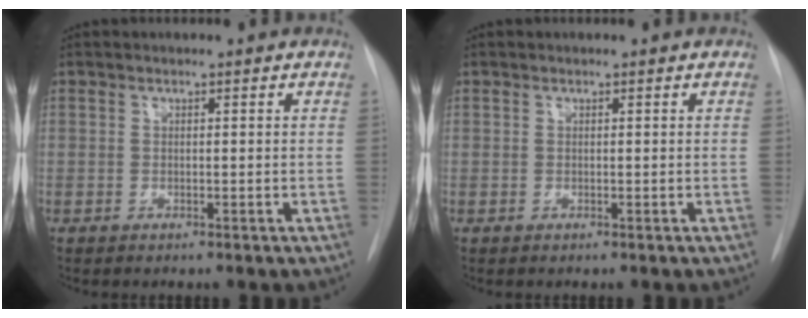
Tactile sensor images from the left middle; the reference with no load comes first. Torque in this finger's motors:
{"motor_torque": [0.32, -0.32, 0.02, -0.03]}